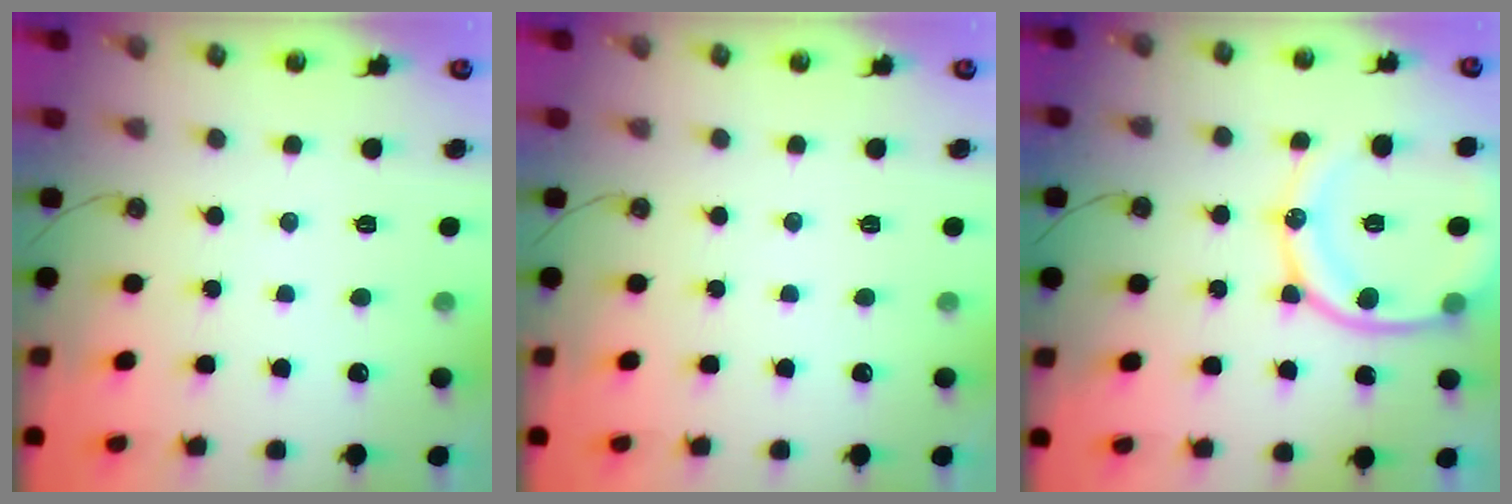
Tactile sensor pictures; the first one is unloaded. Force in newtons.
{"total": 0.0}
{"total": 16.7, "press": 16.6, "slide": 1.8}